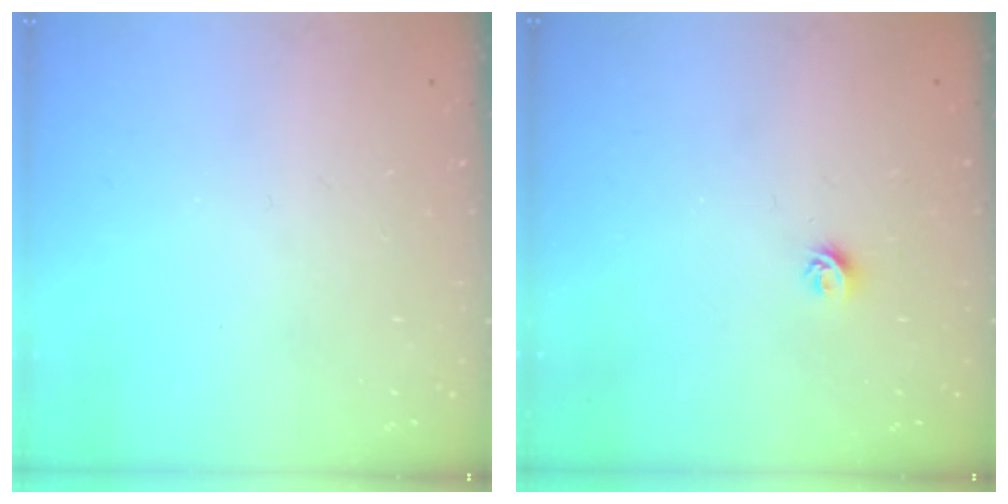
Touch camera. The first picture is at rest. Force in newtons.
{"total": 4.2, "press": 4.1, "slide": 0.7}